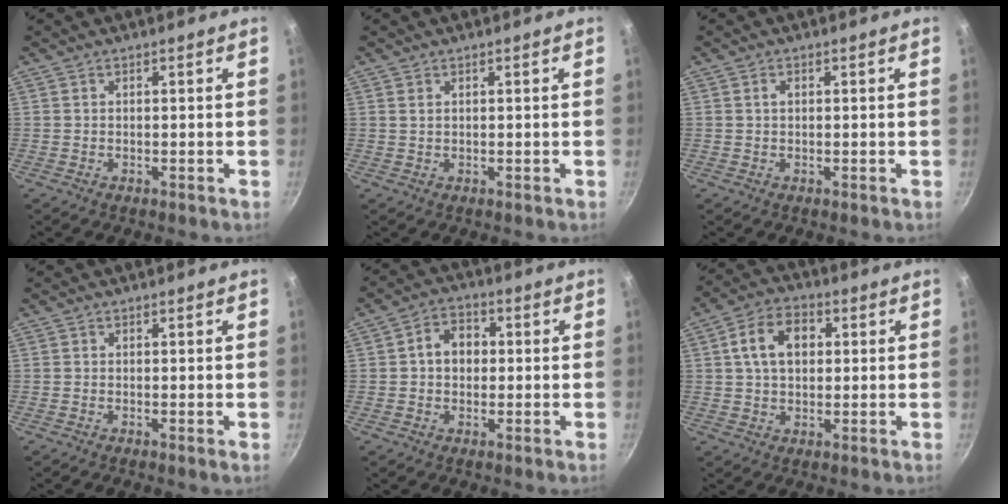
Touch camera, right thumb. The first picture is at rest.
{"total": 0.8, "force": [0.5, 0.4, 0.5], "torque": [-0.011, -0.002, 0.010]}
{"total": 1.1, "force": [0.3, 0.7, 0.8], "torque": [-0.011, 0.004, 0.006]}
{"total": 0.0}
{"total": 6.4, "force": [0.5, 5.0, 4.0], "torque": [-0.038, 0.014, -0.001]}
{"total": 9.7, "force": [2.0, 6.7, 6.7], "torque": [-0.097, 0.013, 0.026]}